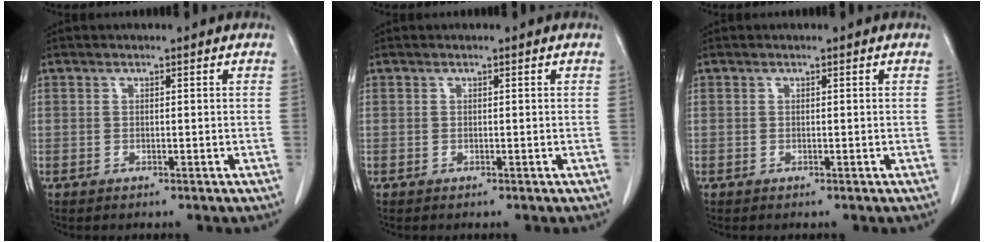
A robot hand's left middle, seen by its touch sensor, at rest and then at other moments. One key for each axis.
{"total": 0.0}
{"total": 0.0}